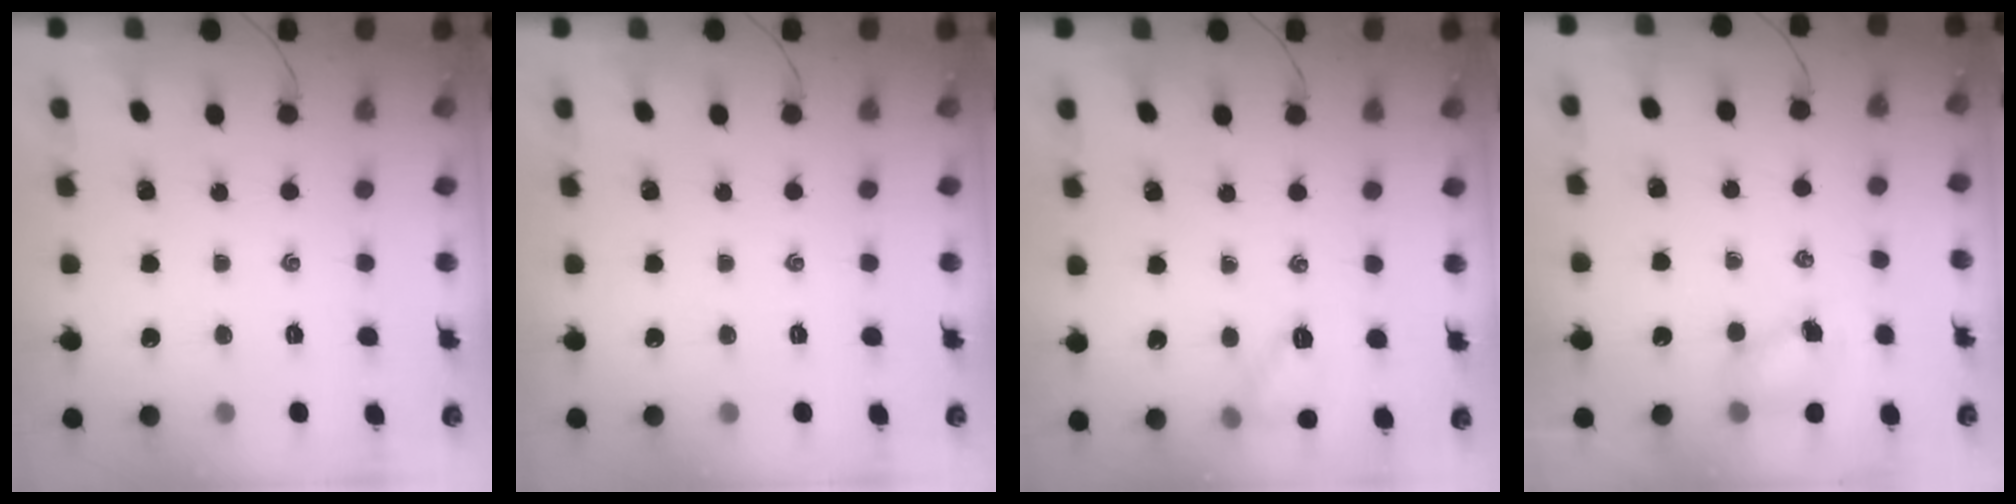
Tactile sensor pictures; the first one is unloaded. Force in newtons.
{"total": 0.0}
{"total": 8.2, "press": 8.2, "slide": 1.0}
{"total": 5.8, "press": 5.8, "slide": 0.6}